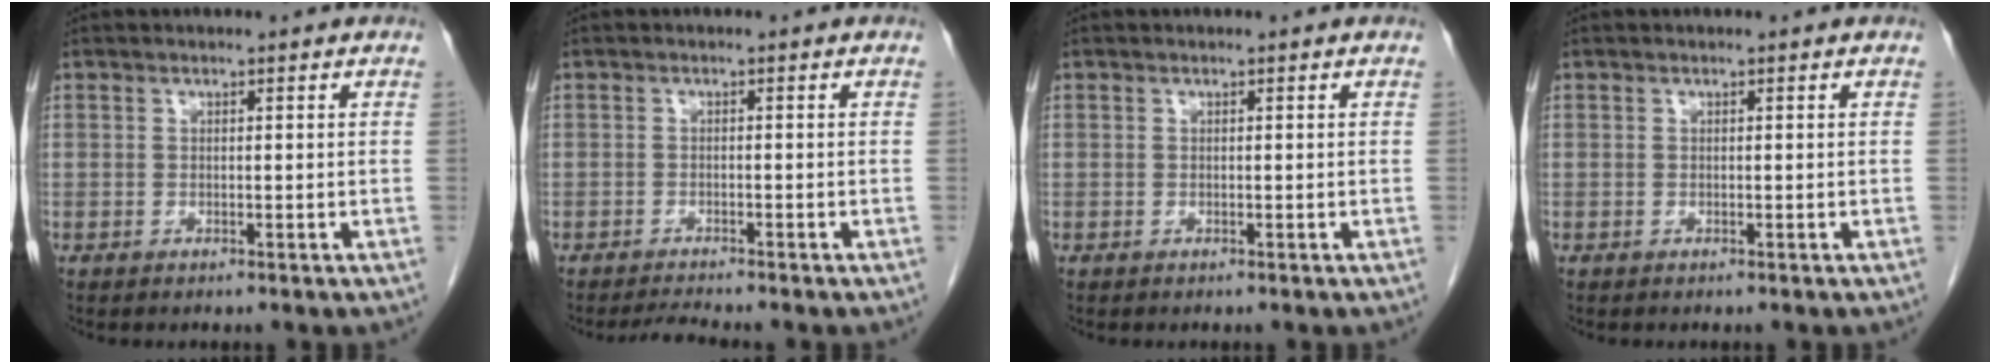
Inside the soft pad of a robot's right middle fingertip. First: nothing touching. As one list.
[{"total": 2.2, "force": [-2.0, -0.8, 0.4], "torque": [-0.017, -0.015, -0.035]}, {"total": 0.0}, {"total": 0.0}]